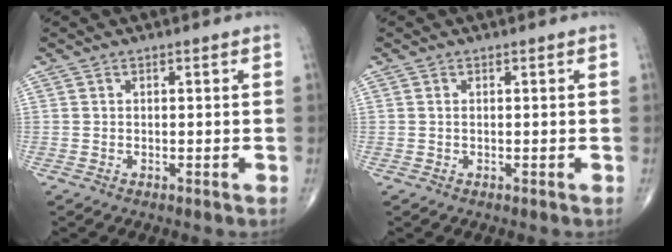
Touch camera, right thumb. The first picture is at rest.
{"total": 0.0}